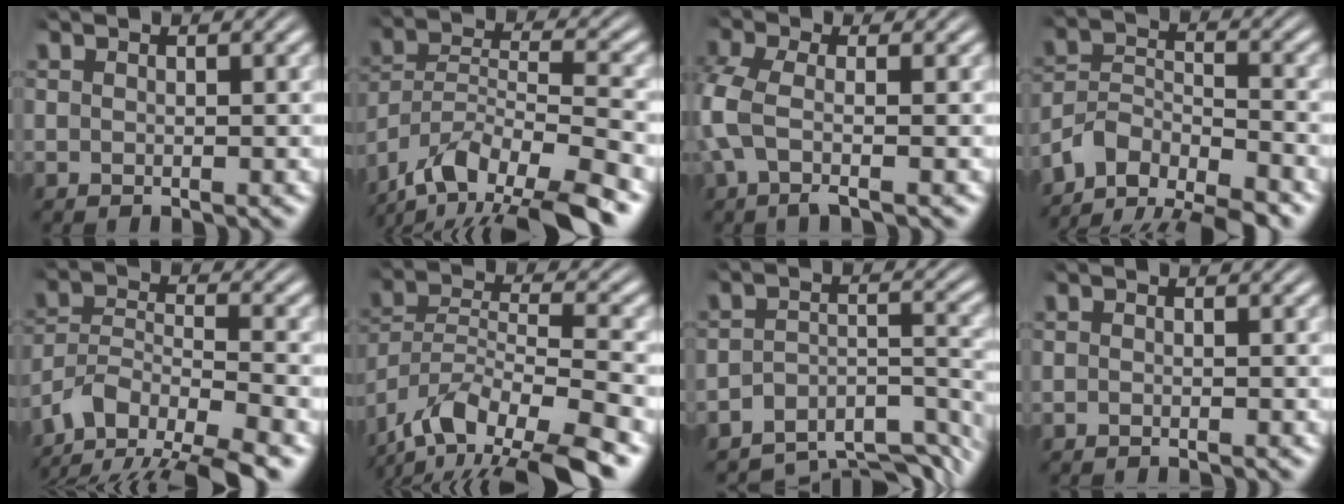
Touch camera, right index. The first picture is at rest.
{"total": 8.5, "force": [-4.7, 4.6, 5.5], "torque": [-0.117, -0.039, -0.063]}
{"total": 4.2, "force": [-0.8, 2.4, 3.3], "torque": [-0.102, -0.019, -0.007]}
{"total": 10.0, "force": [-5.7, 7.4, 3.6], "torque": [-0.075, -0.034, -0.100]}
{"total": 8.5, "force": [-4.1, 5.7, 4.8], "torque": [-0.110, -0.042, -0.056]}
{"total": 7.8, "force": [-4.1, 3.8, 5.4], "torque": [-0.118, -0.039, -0.050]}
{"total": 9.6, "force": [-7.2, 3.9, 5.0], "torque": [-0.056, -0.027, -0.106]}
{"total": 1.1, "force": [-1.0, -0.2, 0.0], "torque": [-0.004, -0.007, -0.016]}